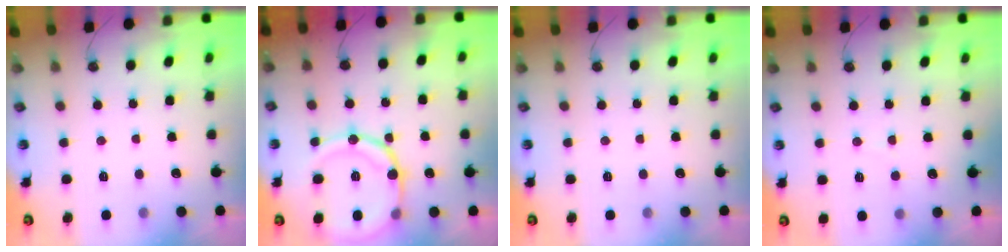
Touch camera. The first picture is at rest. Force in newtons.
{"total": 16.9, "press": 16.8, "slide": 1.9}
{"total": 0.0}
{"total": 2.9, "press": 2.7, "slide": 1.1}